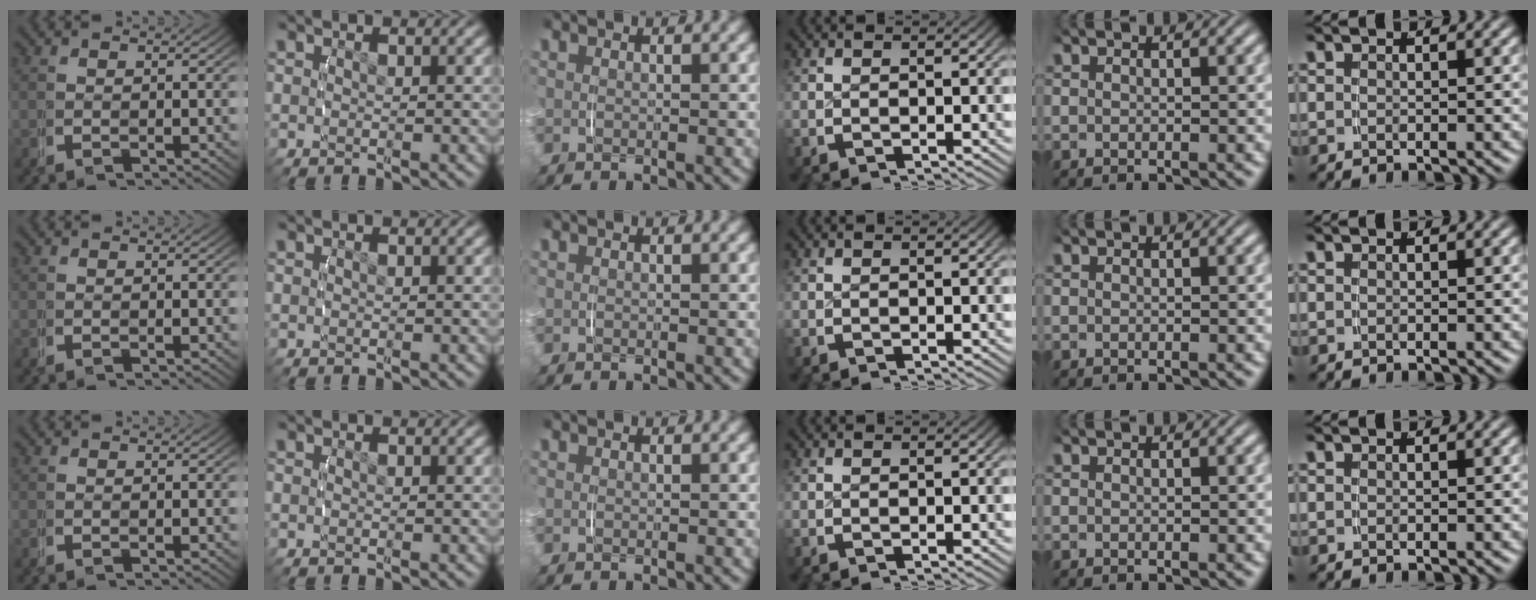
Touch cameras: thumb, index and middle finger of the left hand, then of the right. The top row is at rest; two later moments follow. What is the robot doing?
{"motion": "grasp_and_lifting", "object": "router"}